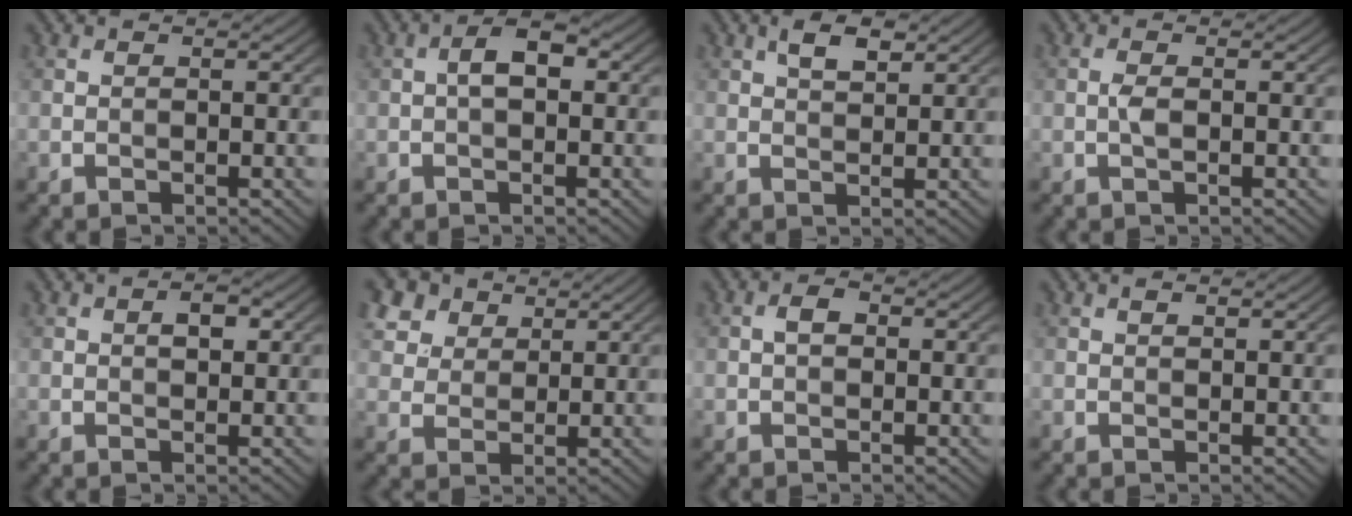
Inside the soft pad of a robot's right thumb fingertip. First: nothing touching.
{"total": 3.4, "force": [0.2, 1.7, 2.9], "torque": [-0.048, 0.010, -0.003]}
{"total": 3.2, "force": [1.6, 1.3, 2.4], "torque": [-0.048, 0.004, 0.031]}
{"total": 1.4, "force": [-0.3, 0.3, 1.4], "torque": [-0.033, 0.004, -0.007]}
{"total": 1.9, "force": [0.4, 1.0, 1.6], "torque": [-0.023, 0.003, 0.005]}
{"total": 7.6, "force": [4.8, 4.9, 3.4], "torque": [-0.121, 0.004, 0.095]}
{"total": 1.7, "force": [0.0, 1.0, 1.3], "torque": [-0.024, 0.006, -0.004]}
{"total": 0.6, "force": [0.4, 0.1, 0.4], "torque": [-0.011, 0.002, 0.007]}